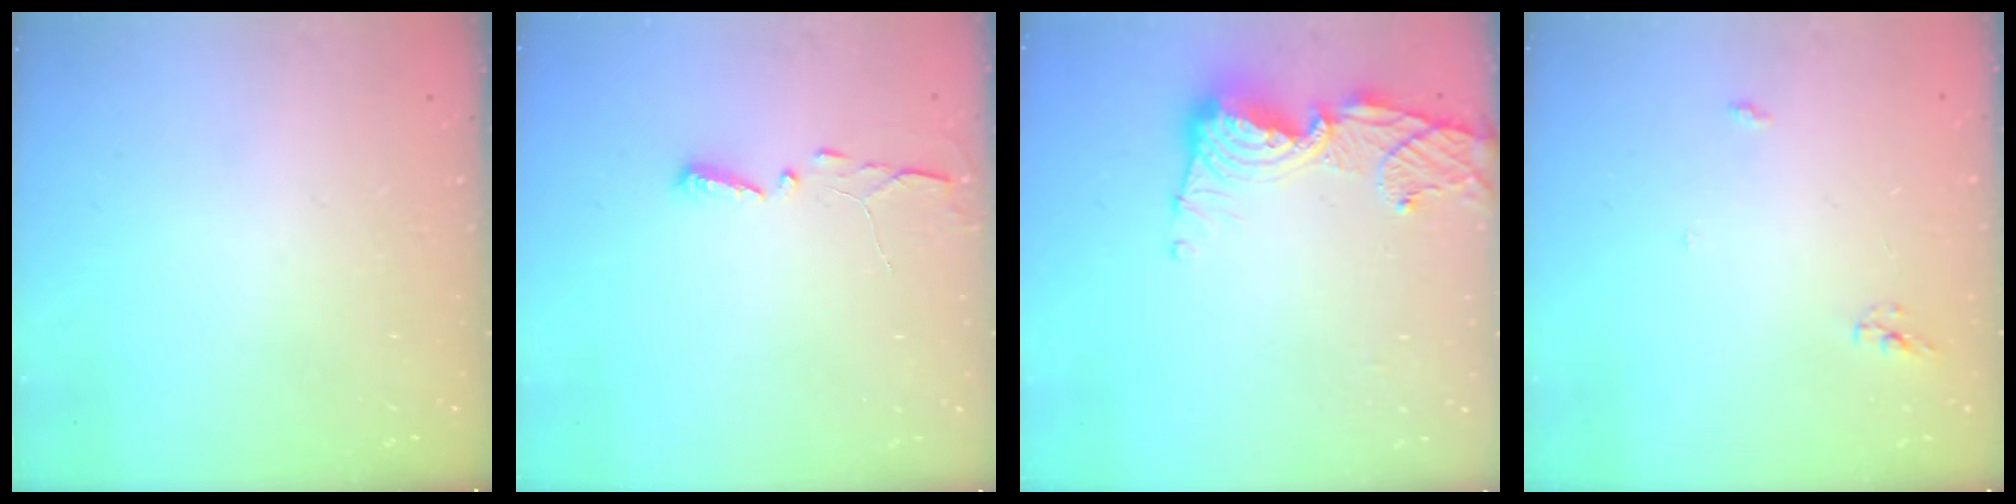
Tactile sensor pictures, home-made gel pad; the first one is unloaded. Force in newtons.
{"total": 2.9, "press": 2.9, "slide": 0.4}
{"total": 12.9, "press": 12.8, "slide": 1.6}
{"total": 3.3, "press": 3.3, "slide": 0.2}